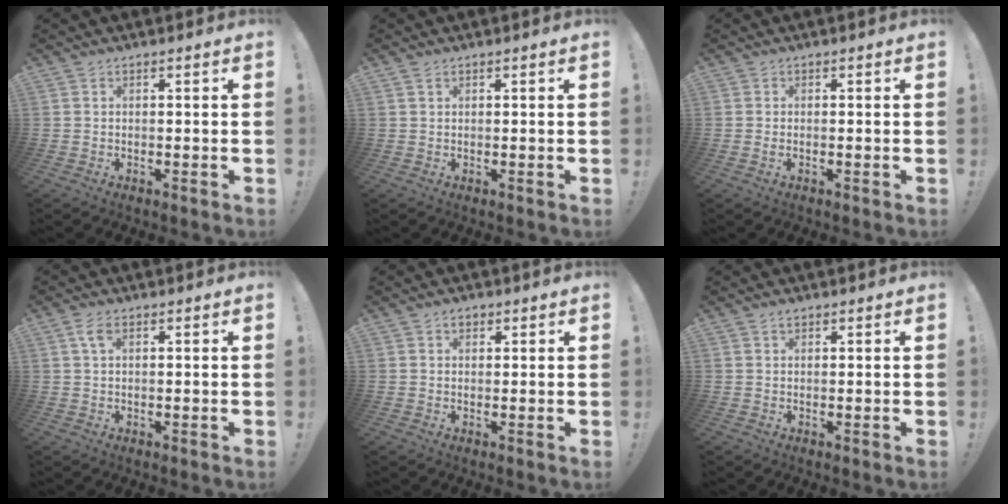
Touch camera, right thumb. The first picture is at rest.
{"total": 0.7, "force": [0.4, 0.4, 0.4], "torque": [-0.008, 0.002, 0.008]}
{"total": 0.6, "force": [0.1, 0.2, 0.6], "torque": [-0.005, -0.003, -0.001]}
{"total": 3.4, "force": [1.3, 1.6, 2.6], "torque": [-0.056, 0.004, 0.023]}
{"total": 1.9, "force": [0.9, 1.4, 0.8], "torque": [-0.009, 0.001, 0.016]}
{"total": 1.2, "force": [0.9, 0.5, 0.6], "torque": [-0.011, 0.000, 0.016]}